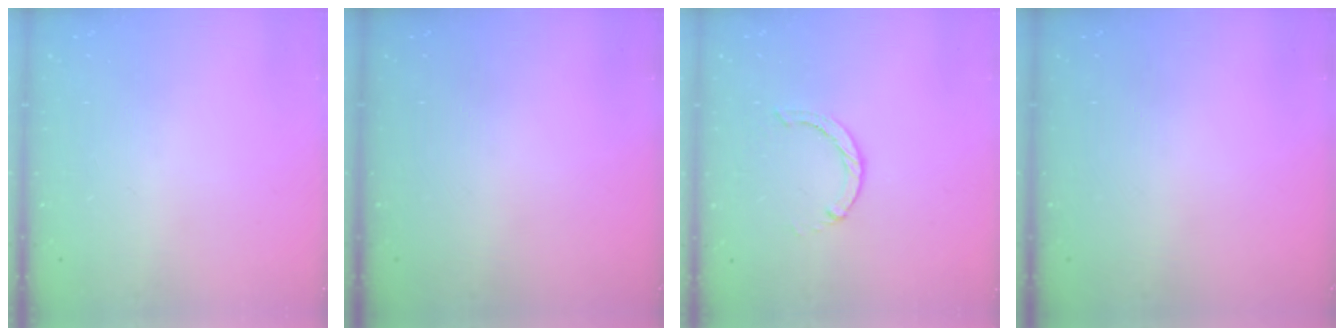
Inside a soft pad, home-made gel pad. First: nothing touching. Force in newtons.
{"total": 0.0}
{"total": 0.6, "press": 0.6, "slide": 0.2}
{"total": 0.0}